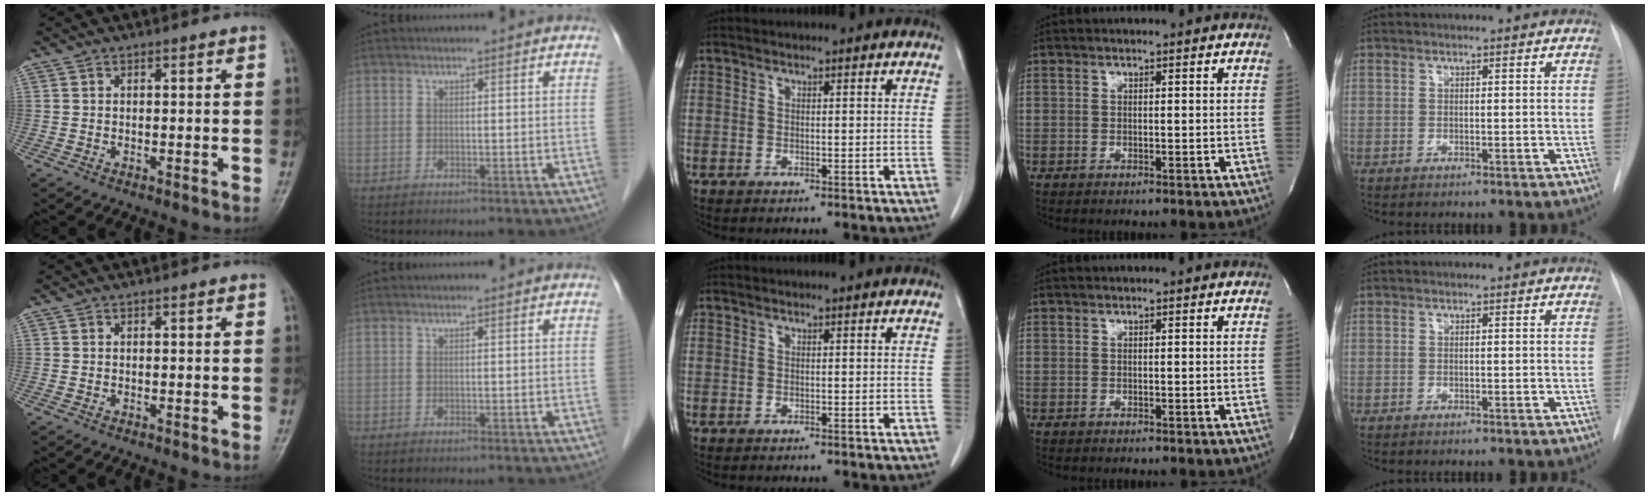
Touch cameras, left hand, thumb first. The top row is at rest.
{}